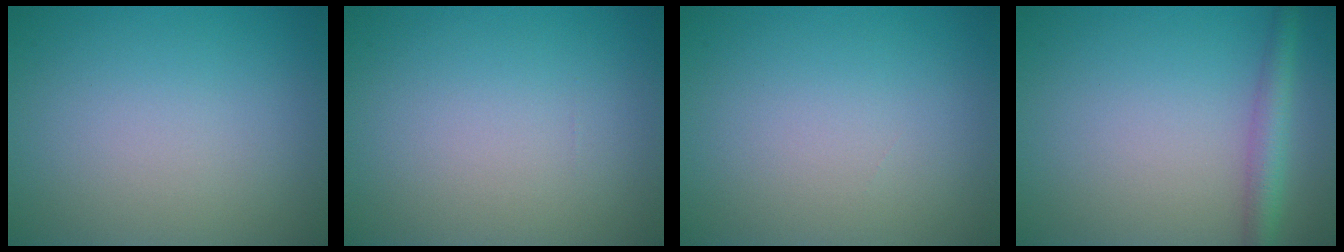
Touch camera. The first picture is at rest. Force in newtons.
{"total": 0.0}
{"total": 0.0}
{"total": 2.9, "press": 2.9, "slide": 0.1}